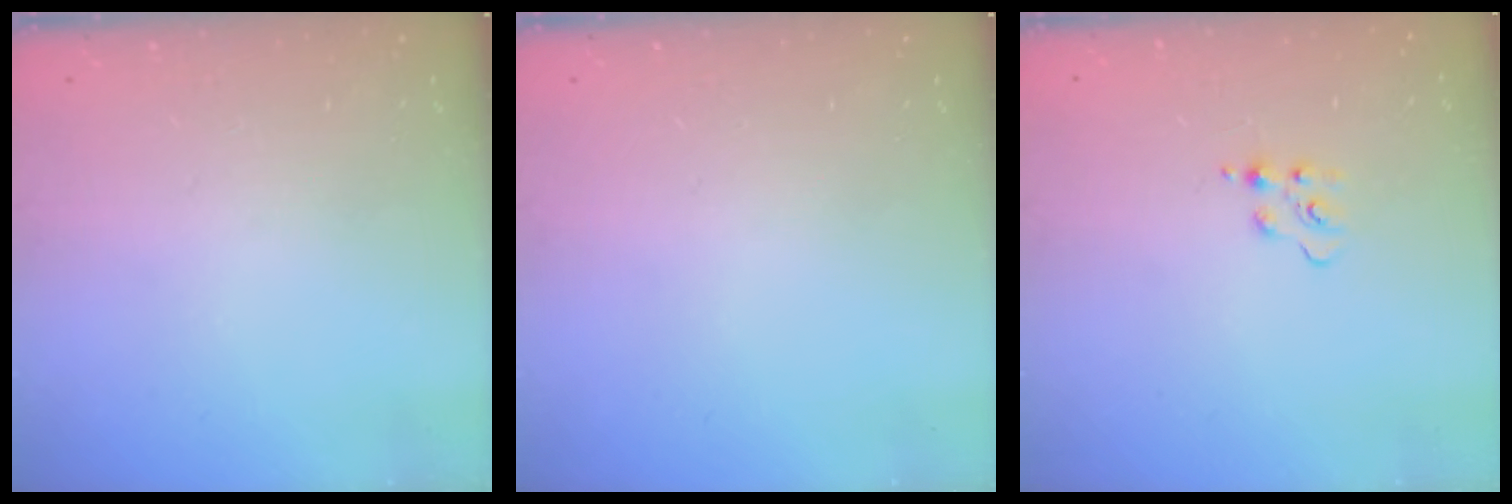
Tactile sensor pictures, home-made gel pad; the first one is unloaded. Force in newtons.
{"total": 0.0}
{"total": 4.4, "press": 4.3, "slide": 0.4}